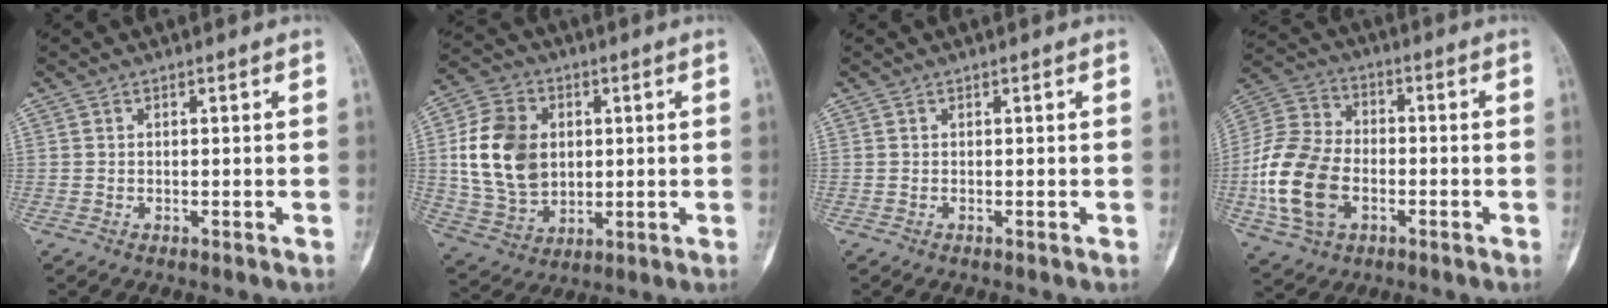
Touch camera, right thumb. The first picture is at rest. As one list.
[{"total": 15.8, "force": [2.0, 12.1, 10.1], "torque": [-0.162, 0.000, 0.044]}, {"total": 0.0}, {"total": 16.8, "force": [-3.9, 11.4, 11.8], "torque": [-0.233, 0.017, -0.076]}]